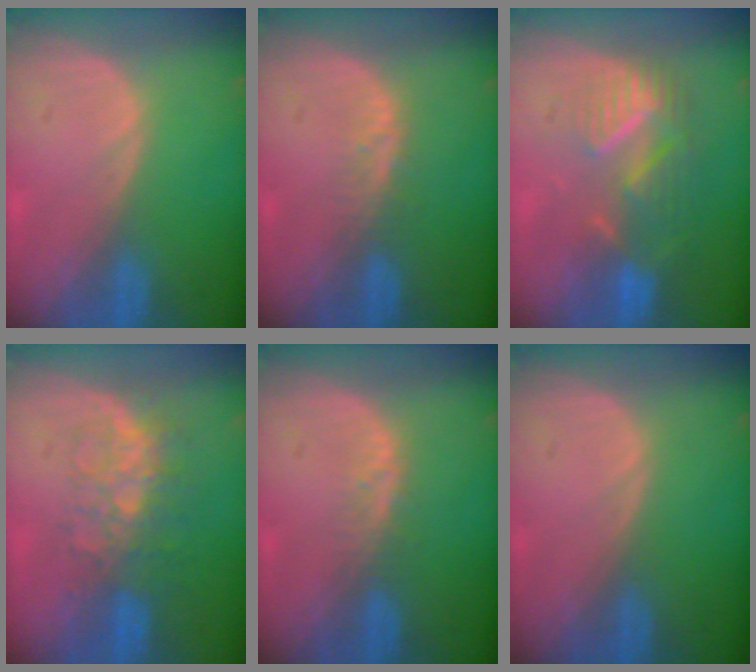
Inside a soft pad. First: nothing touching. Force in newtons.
{"total": 2.1, "press": 2.1, "slide": 0.2}
{"total": 8.9, "press": 7.8, "slide": 4.4}
{"total": 8.2, "press": 7.0, "slide": 4.1}
{"total": 2.1, "press": 2.1, "slide": 0.2}
{"total": 0.0}